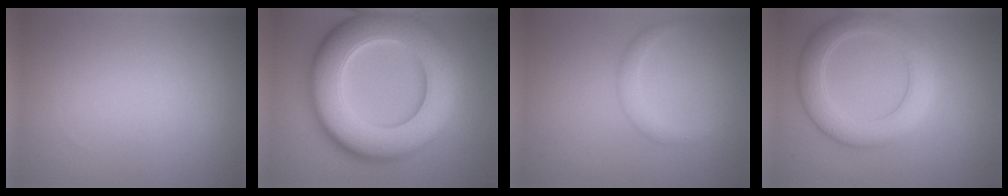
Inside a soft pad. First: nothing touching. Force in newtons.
{"total": 13.0, "press": 13.0, "slide": 0.5}
{"total": 1.6, "press": 1.6, "slide": 0.1}
{"total": 5.1, "press": 5.1, "slide": 0.1}